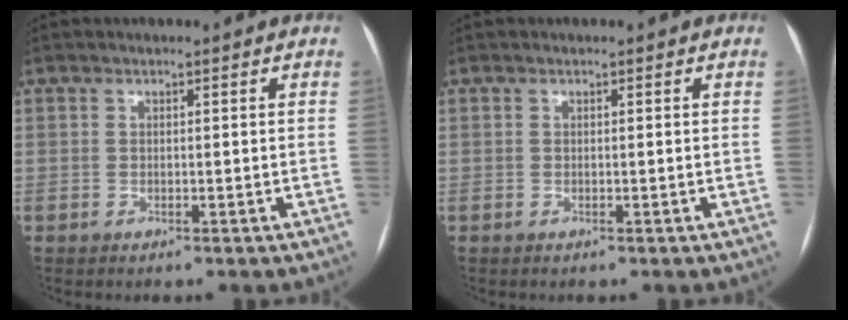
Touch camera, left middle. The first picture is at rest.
{"total": 0.0}